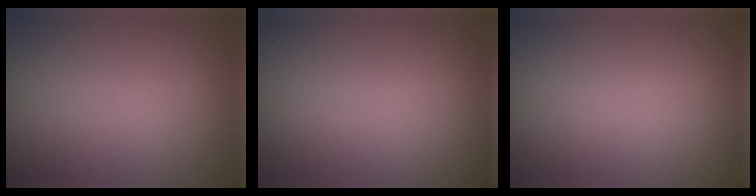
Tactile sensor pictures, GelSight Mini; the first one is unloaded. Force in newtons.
{"total": 0.0}
{"total": 0.0}